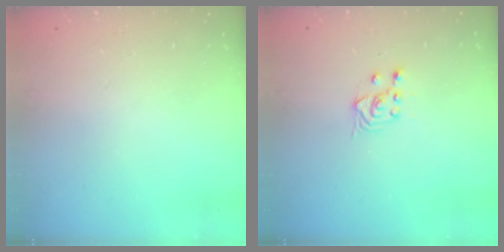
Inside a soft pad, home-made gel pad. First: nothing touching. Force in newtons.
{"total": 3.8, "press": 3.6, "slide": 1.4}